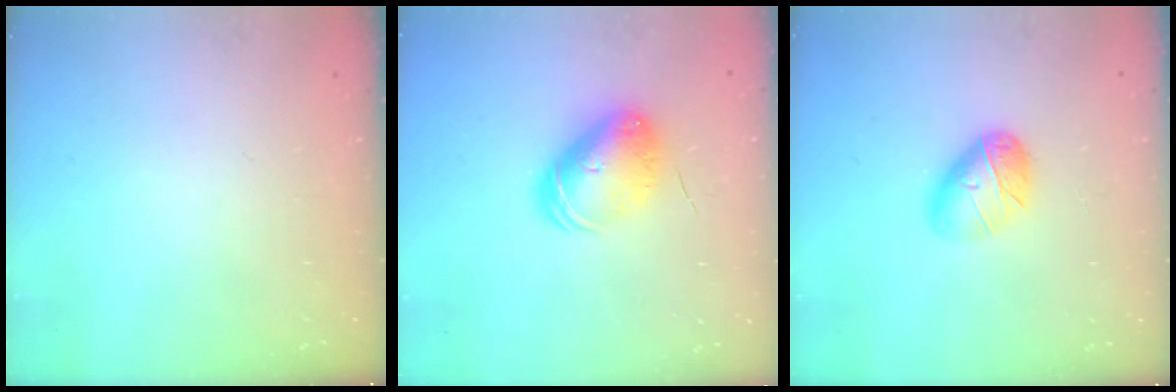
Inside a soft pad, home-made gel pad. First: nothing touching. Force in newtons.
{"total": 9.7, "press": 9.6, "slide": 1.5}
{"total": 10.2, "press": 10.2, "slide": 0.2}